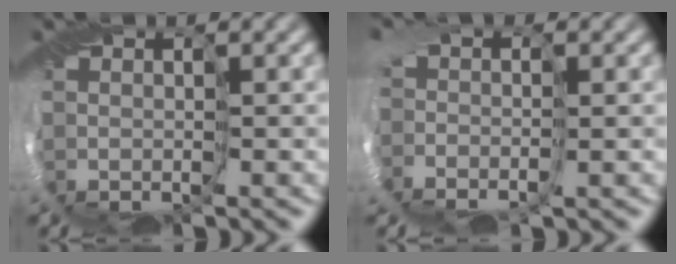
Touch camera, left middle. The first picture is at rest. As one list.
[{"total": 2.6, "force": [-0.8, 1.8, 1.8], "torque": [-0.023, 0.003, -0.019]}]